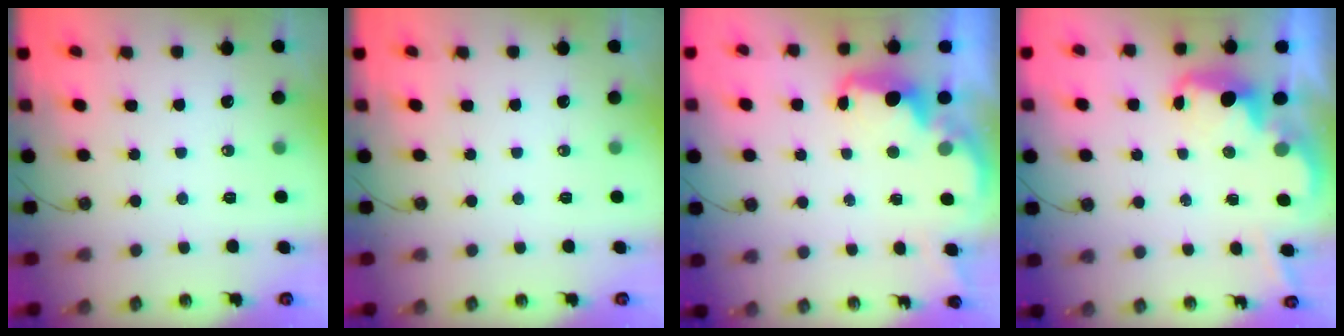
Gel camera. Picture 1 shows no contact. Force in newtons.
{"total": 0.0}
{"total": 2.4, "press": 2.3, "slide": 0.7}
{"total": 2.6, "press": 2.6, "slide": 0.4}